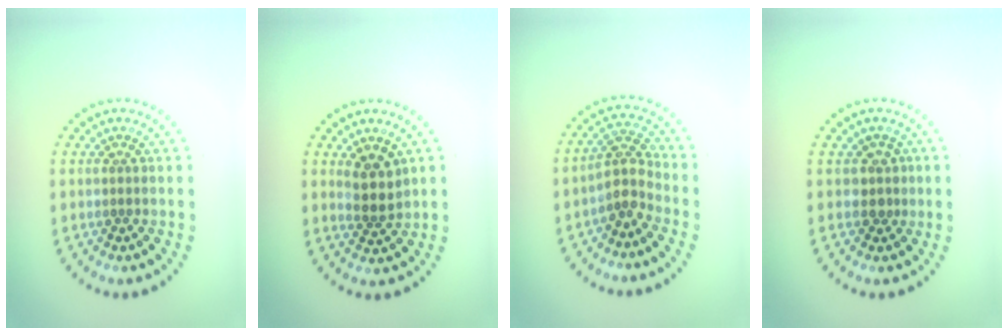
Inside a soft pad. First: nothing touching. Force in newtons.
{"total": 2.6, "press": 2.3, "slide": 1.2}
{"total": 2.9, "press": 2.4, "slide": 1.7}
{"total": 1.6, "press": 1.3, "slide": 0.9}